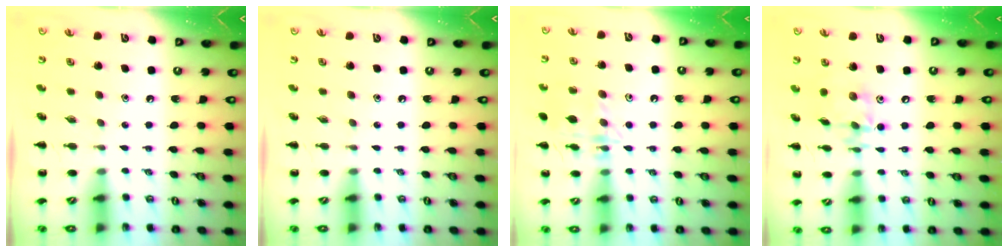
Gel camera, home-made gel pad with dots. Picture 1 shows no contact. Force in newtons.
{"total": 0.0}
{"total": 12.3, "press": 12.3, "slide": 0.5}
{"total": 11.4, "press": 11.4, "slide": 1.4}